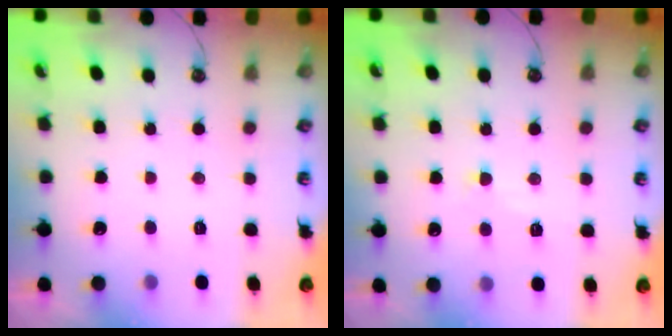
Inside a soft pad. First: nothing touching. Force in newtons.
{"total": 1.7, "press": 1.6, "slide": 0.7}